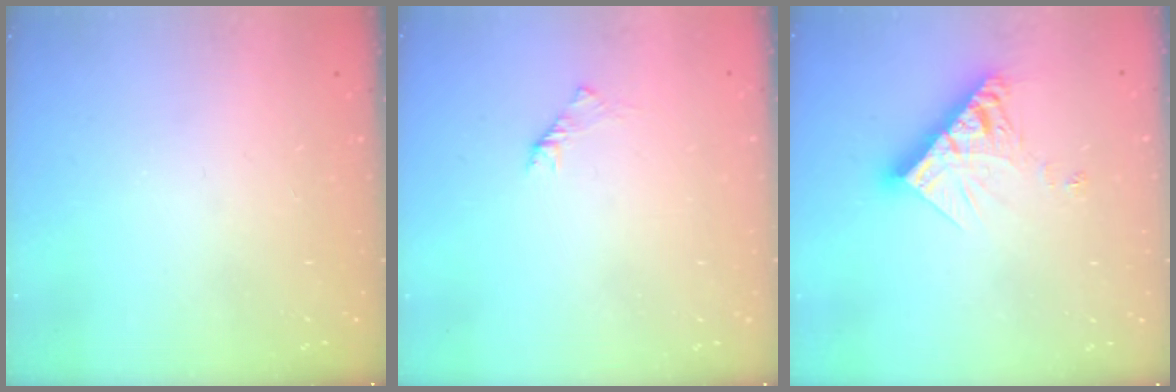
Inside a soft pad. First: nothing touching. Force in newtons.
{"total": 2.0, "press": 1.9, "slide": 0.6}
{"total": 11.4, "press": 11.3, "slide": 1.2}